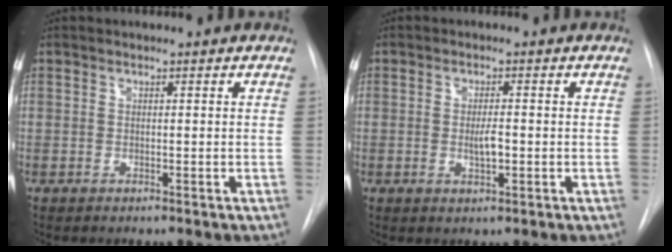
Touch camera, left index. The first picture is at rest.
{"total": 2.7, "force": [-0.5, 0.7, 2.6], "torque": [-0.048, -0.002, -0.007]}